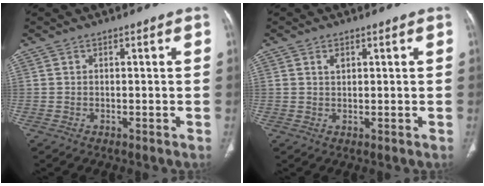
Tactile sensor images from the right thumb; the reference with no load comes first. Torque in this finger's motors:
{"motor_torque": [0.42, -0.36, -0.09, 0.69, 0.02]}